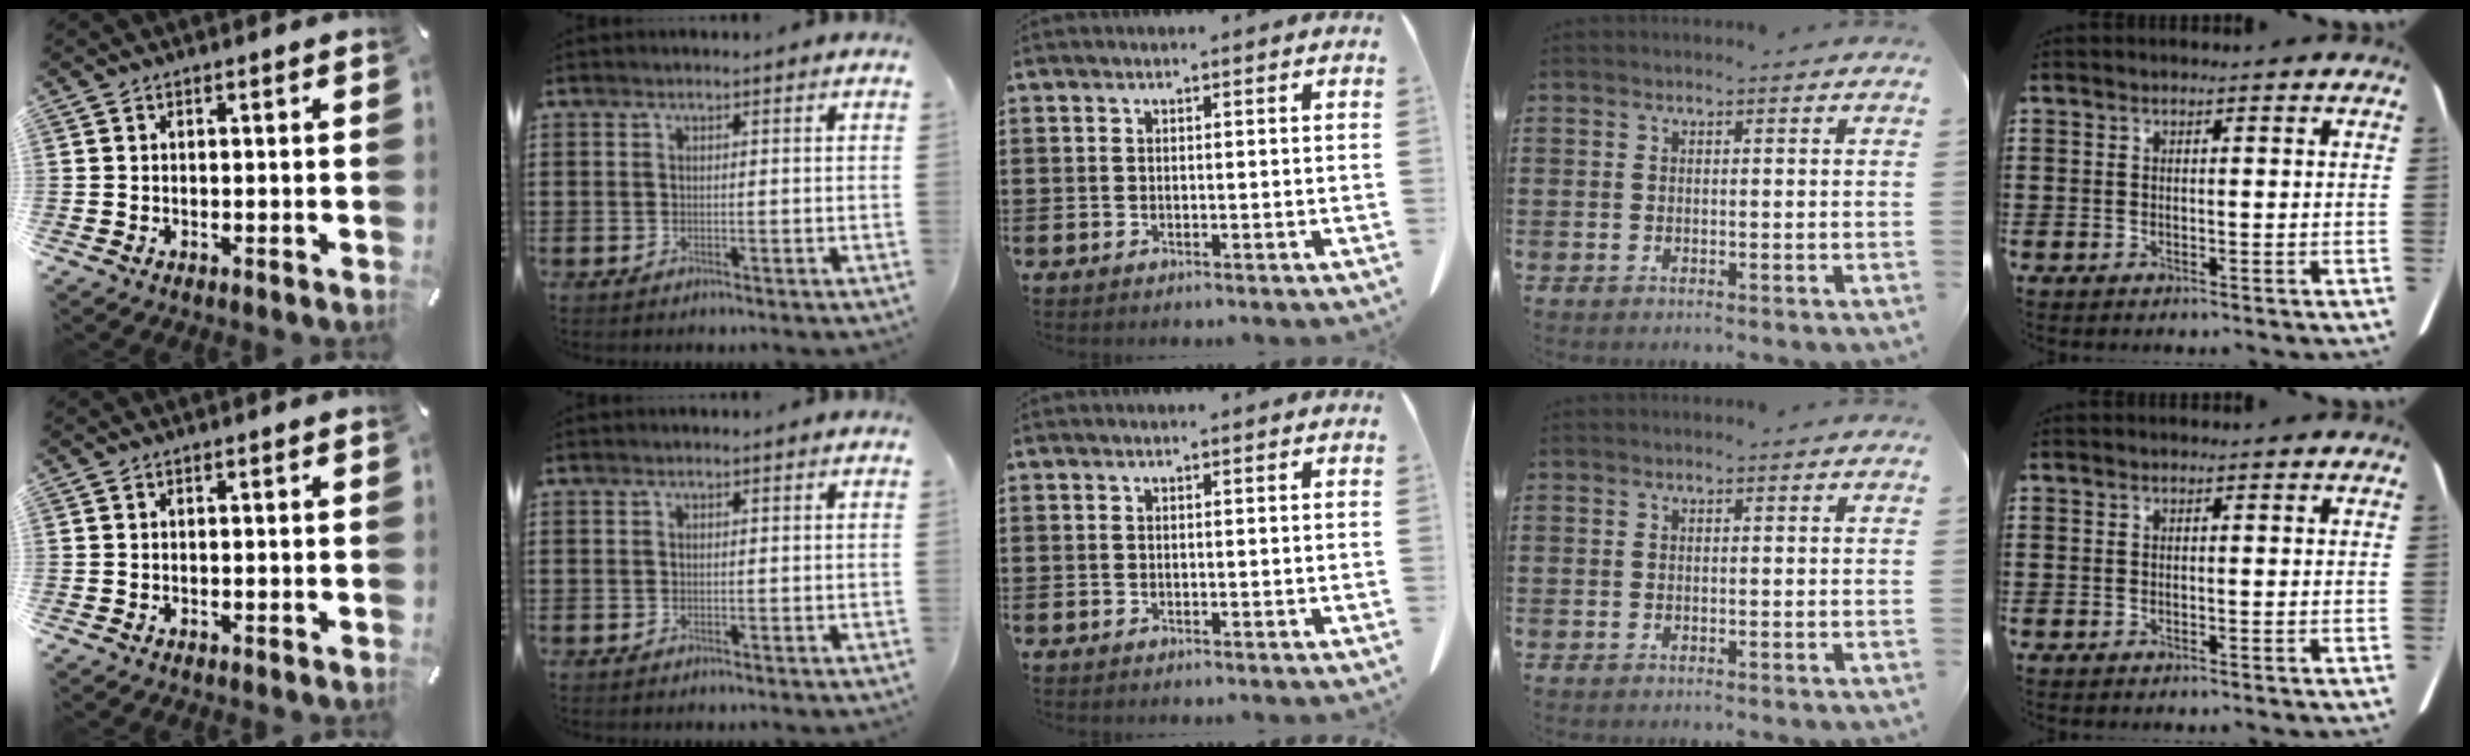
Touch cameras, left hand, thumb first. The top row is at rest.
{}